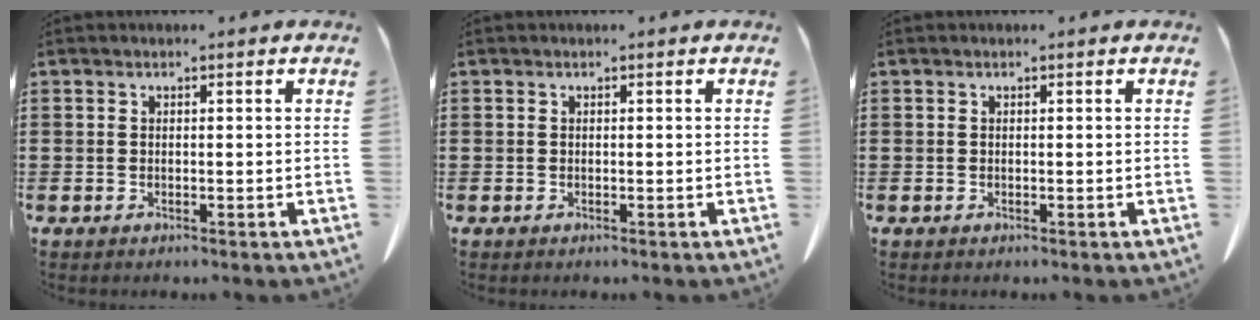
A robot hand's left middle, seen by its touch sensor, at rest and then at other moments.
{"total": 0.0}
{"total": 0.0}